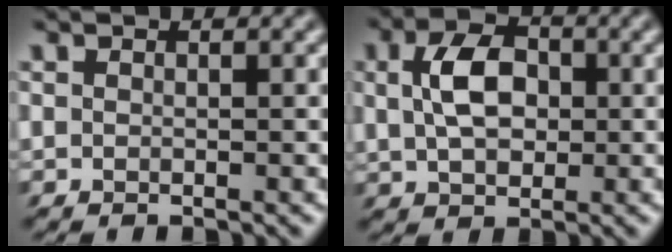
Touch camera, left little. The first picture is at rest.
{"total": 4.8, "force": [0.1, 3.0, 3.8], "torque": [-0.071, 0.009, -0.006]}